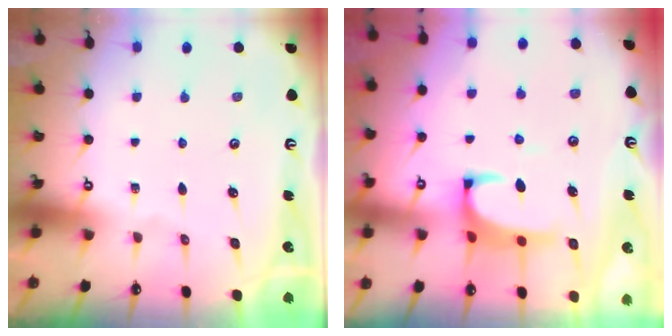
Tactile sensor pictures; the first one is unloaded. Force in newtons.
{"total": 2.5, "press": 2.2, "slide": 1.1}